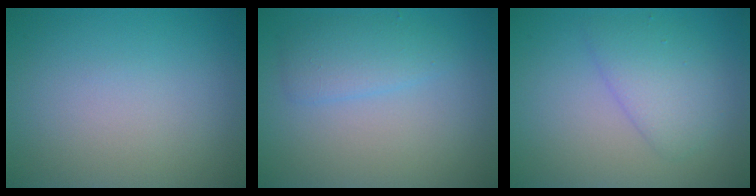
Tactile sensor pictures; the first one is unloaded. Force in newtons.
{"total": 2.4, "press": 2.4, "slide": 0.1}
{"total": 3.1, "press": 3.1, "slide": 0.2}